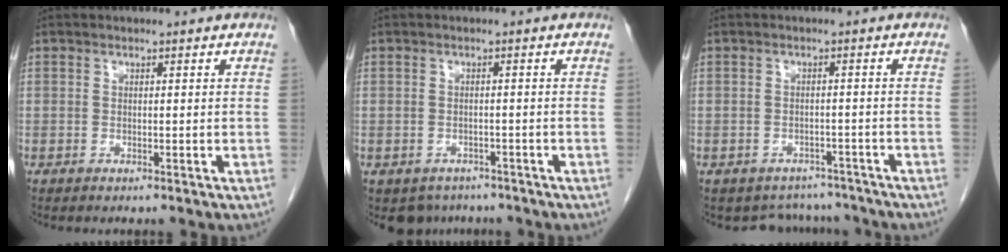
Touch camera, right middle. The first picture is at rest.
{"total": 4.2, "force": [-3.2, 2.7, 0.3], "torque": [0.002, 0.004, -0.043]}
{"total": 6.6, "force": [-5.8, 3.1, -0.2], "torque": [0.009, 0.020, -0.068]}